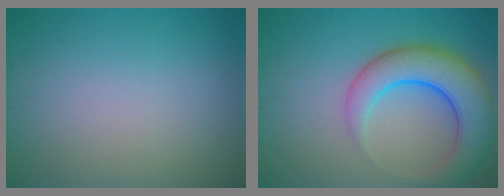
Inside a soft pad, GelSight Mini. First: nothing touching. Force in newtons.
{"total": 7.7, "press": 7.7, "slide": 0.6}